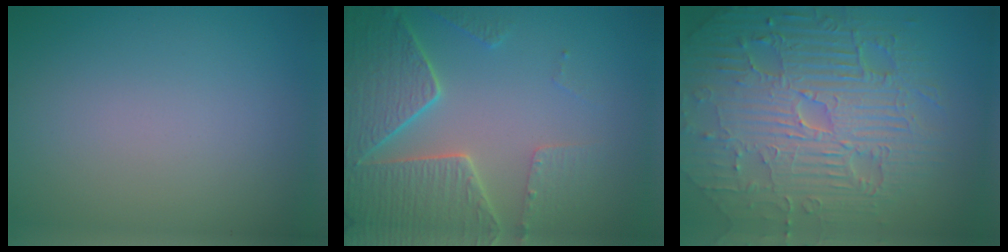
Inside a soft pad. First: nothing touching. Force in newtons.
{"total": 6.4, "press": 5.2, "slide": 3.8}
{"total": 11.7, "press": 7.5, "slide": 8.9}